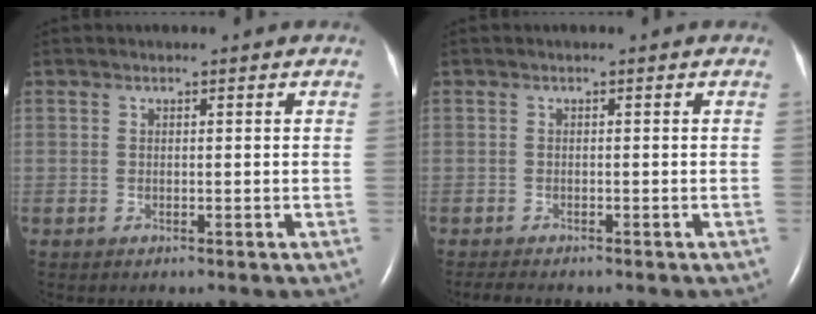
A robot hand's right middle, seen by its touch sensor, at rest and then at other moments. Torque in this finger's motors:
{"motor_torque": [-0.12, 0.00, 0.02, 0.02]}